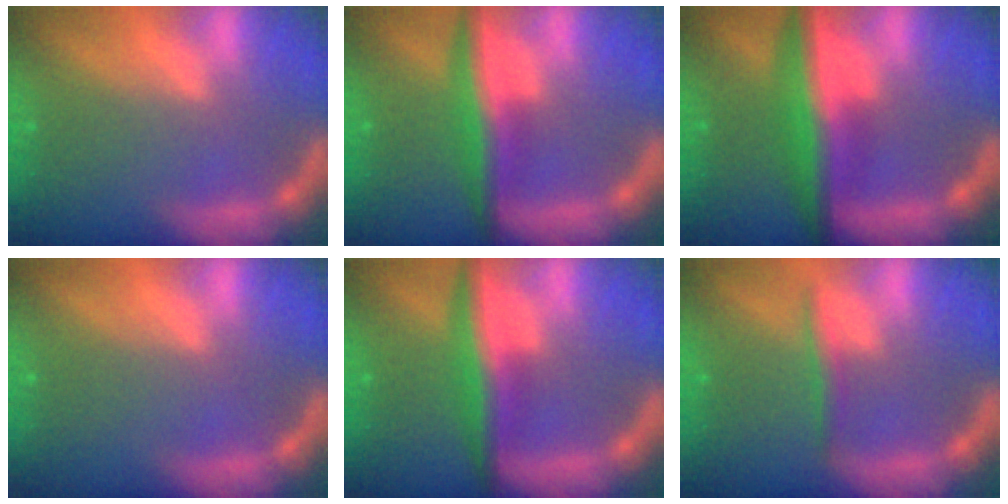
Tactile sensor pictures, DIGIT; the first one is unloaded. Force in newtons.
{"total": 5.5}
{"total": 7.5}
{"total": 0.0}
{"total": 5.5}
{"total": 1.9}